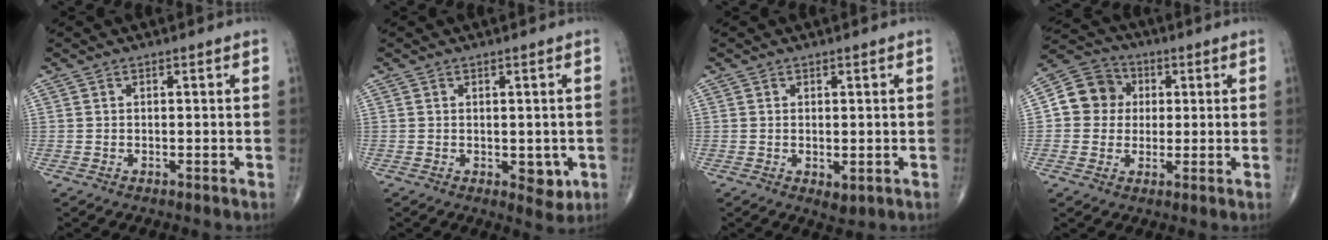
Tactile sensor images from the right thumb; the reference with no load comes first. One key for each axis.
{"total": 4.0, "fx": -0.8, "fy": 2.4, "fz": 3.2, "tx": -0.019, "ty": -0.006, "tz": -0.004}
{"total": 2.3, "fx": -0.4, "fy": 1.2, "fz": 1.9, "tx": -0.026, "ty": -0.007, "tz": 0.000}
{"total": 9.1, "fx": 1.0, "fy": 8.4, "fz": 3.4, "tx": -0.033, "ty": 0.013, "tz": 0.005}